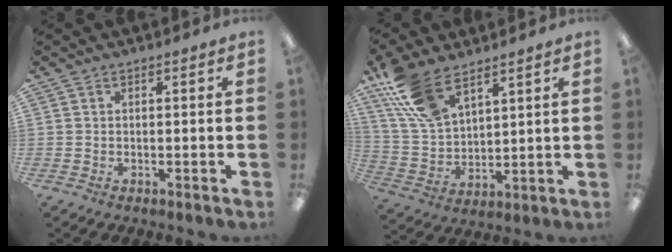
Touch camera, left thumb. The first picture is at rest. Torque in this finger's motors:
{"motor_torque": [0.62, 0.61, 1.33, -1.45, 0.34]}